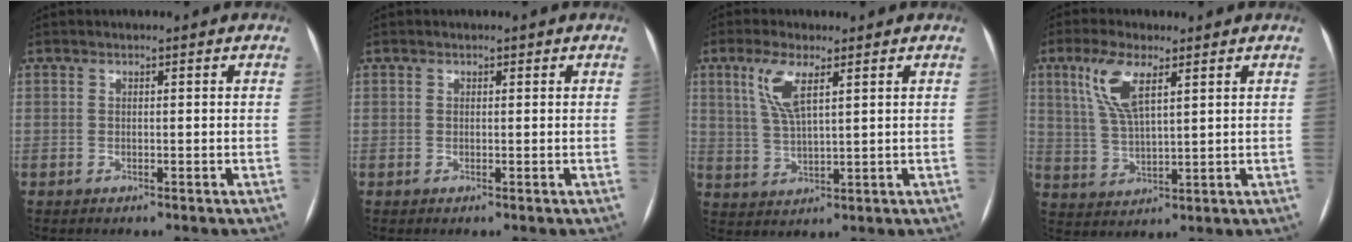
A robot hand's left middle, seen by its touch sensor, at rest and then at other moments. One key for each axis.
{"total": 0.5, "fx": 0.3, "fy": 0.4, "fz": 0.1, "tx": 0.002, "ty": 0.003, "tz": 0.002}
{"total": 6.2, "fx": 2.9, "fy": 1.3, "fz": 5.3, "tx": -0.116, "ty": 0.006, "tz": 0.062}
{"total": 7.8, "fx": 3.8, "fy": 2.0, "fz": 6.5, "tx": -0.142, "ty": 0.009, "tz": 0.079}